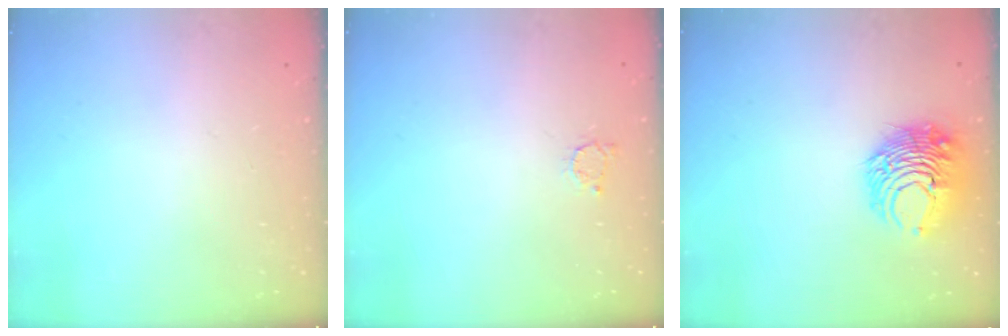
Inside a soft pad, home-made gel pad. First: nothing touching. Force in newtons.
{"total": 2.4, "press": 2.4, "slide": 0.3}
{"total": 10.7, "press": 10.7, "slide": 0.6}